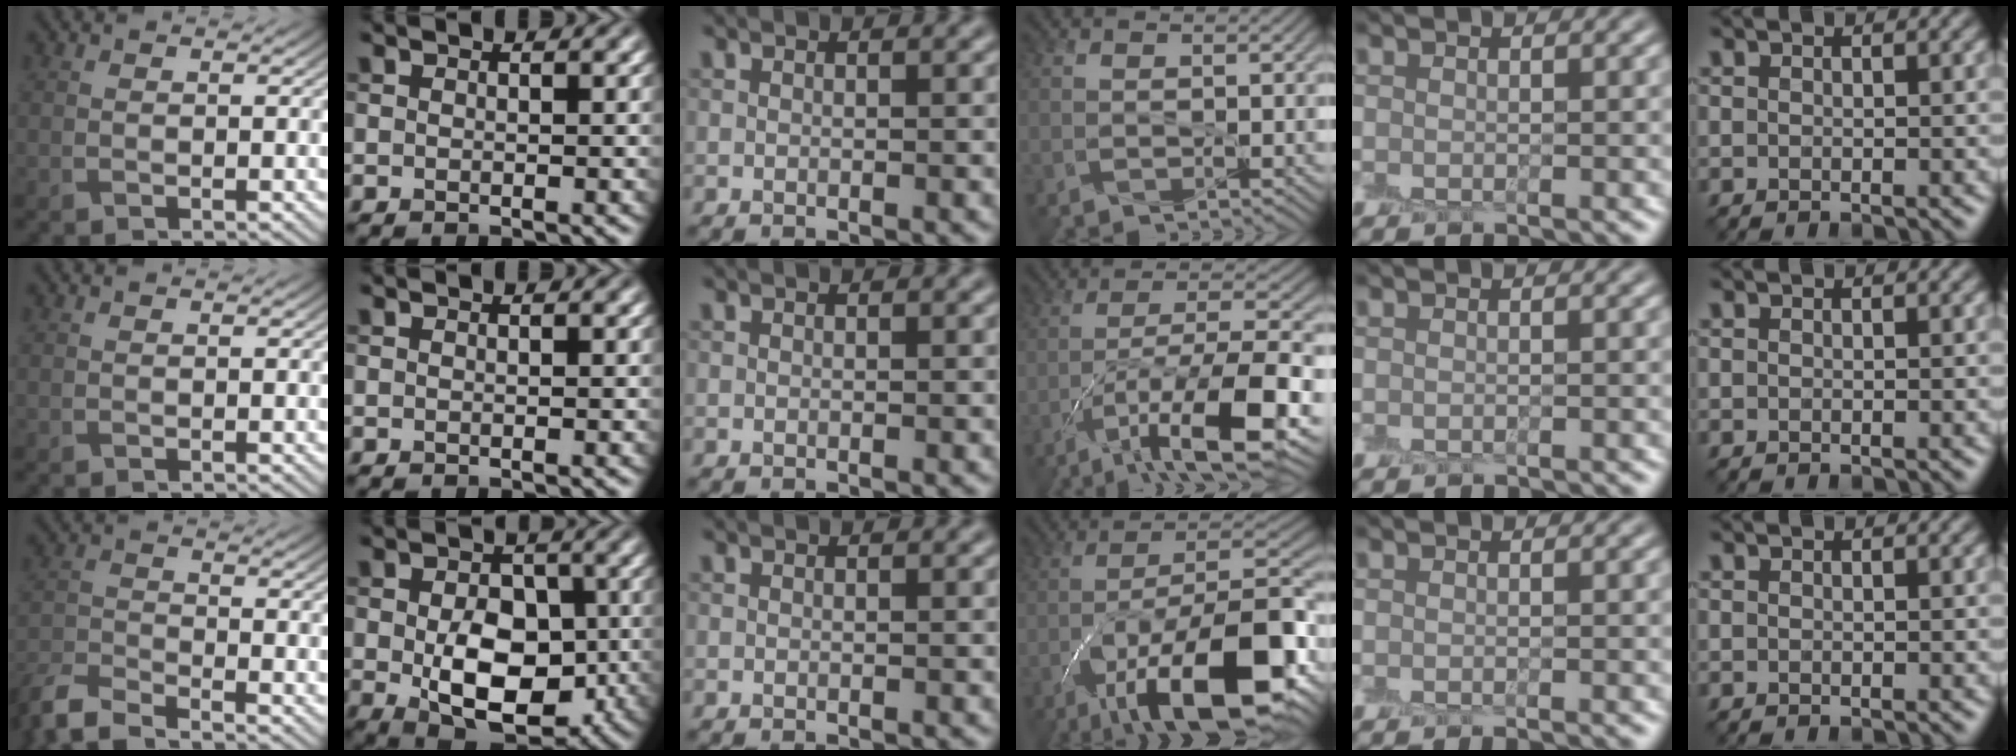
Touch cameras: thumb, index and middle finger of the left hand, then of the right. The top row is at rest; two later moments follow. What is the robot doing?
{"motion": "peel", "object": "postage stamp"}